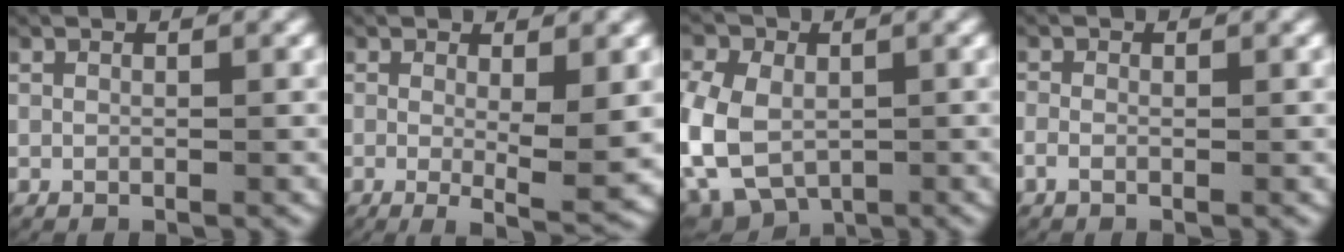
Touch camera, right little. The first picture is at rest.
{"total": 5.0, "force": [-1.7, 1.0, 4.6], "torque": [-0.068, -0.033, -0.018]}
{"total": 10.9, "force": [-2.9, 9.3, 4.9], "torque": [-0.149, -0.050, -0.033]}
{"total": 1.4, "force": [-0.8, 0.8, 0.8], "torque": [-0.027, -0.006, -0.014]}